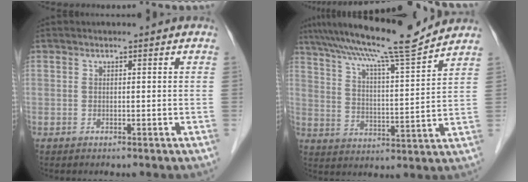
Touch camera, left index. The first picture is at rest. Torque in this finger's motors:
{"motor_torque": [0.60, -0.66, 0.42, 0.16]}